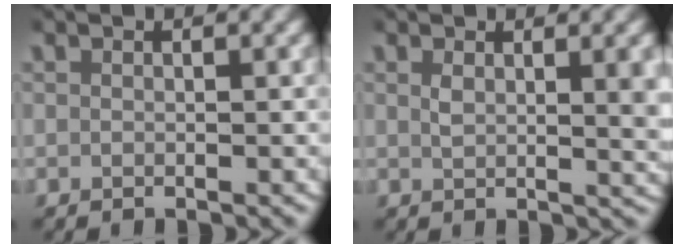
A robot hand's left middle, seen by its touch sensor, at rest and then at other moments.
{"total": 2.8, "force": [0.9, 0.6, 2.5], "torque": [-0.027, -0.008, 0.020]}